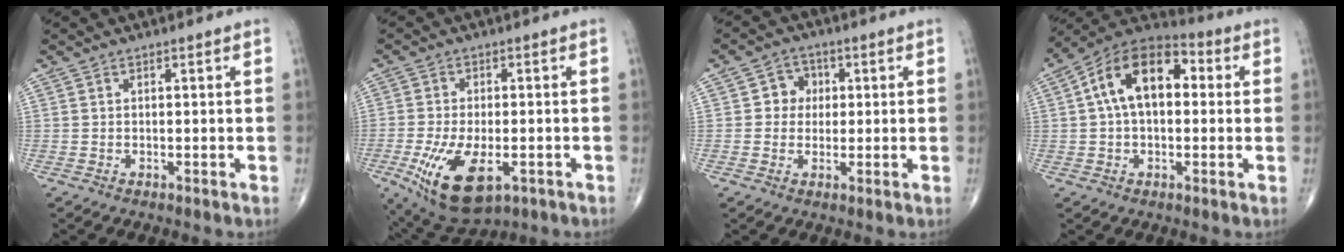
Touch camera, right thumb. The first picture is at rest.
{"total": 13.7, "force": [-5.1, 6.6, 10.9], "torque": [-0.204, -0.004, -0.072]}
{"total": 4.7, "force": [0.6, 4.3, 1.7], "torque": [0.006, 0.008, 0.001]}
{"total": 14.7, "force": [2.4, 8.7, 11.6], "torque": [-0.180, 0.038, 0.027]}